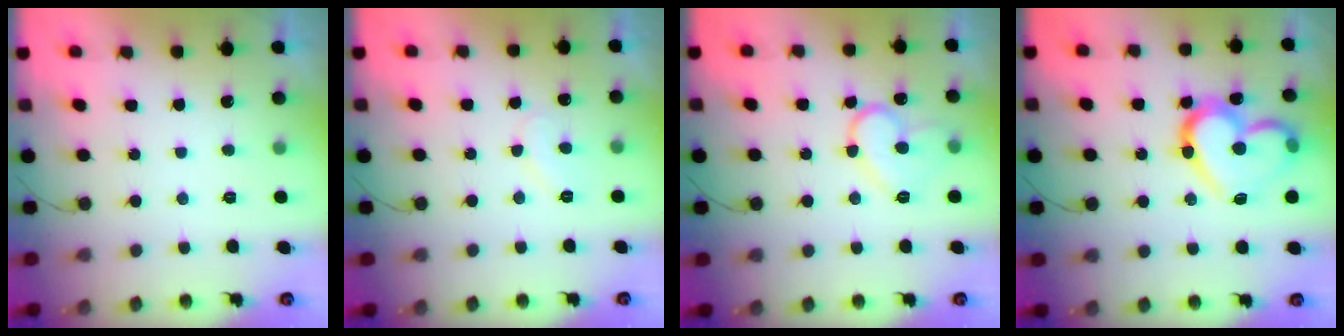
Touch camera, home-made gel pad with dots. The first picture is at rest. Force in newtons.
{"total": 7.2, "press": 7.2, "slide": 0.5}
{"total": 13.2, "press": 13.1, "slide": 1.2}
{"total": 17.2, "press": 17.1, "slide": 1.4}